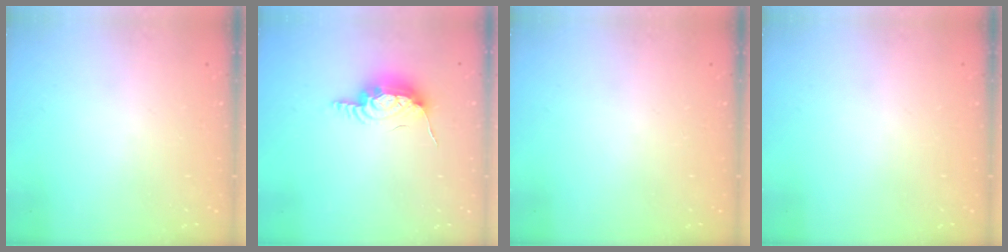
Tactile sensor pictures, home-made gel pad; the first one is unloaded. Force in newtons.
{"total": 10.8, "press": 10.7, "slide": 1.1}
{"total": 0.0}
{"total": 0.0}